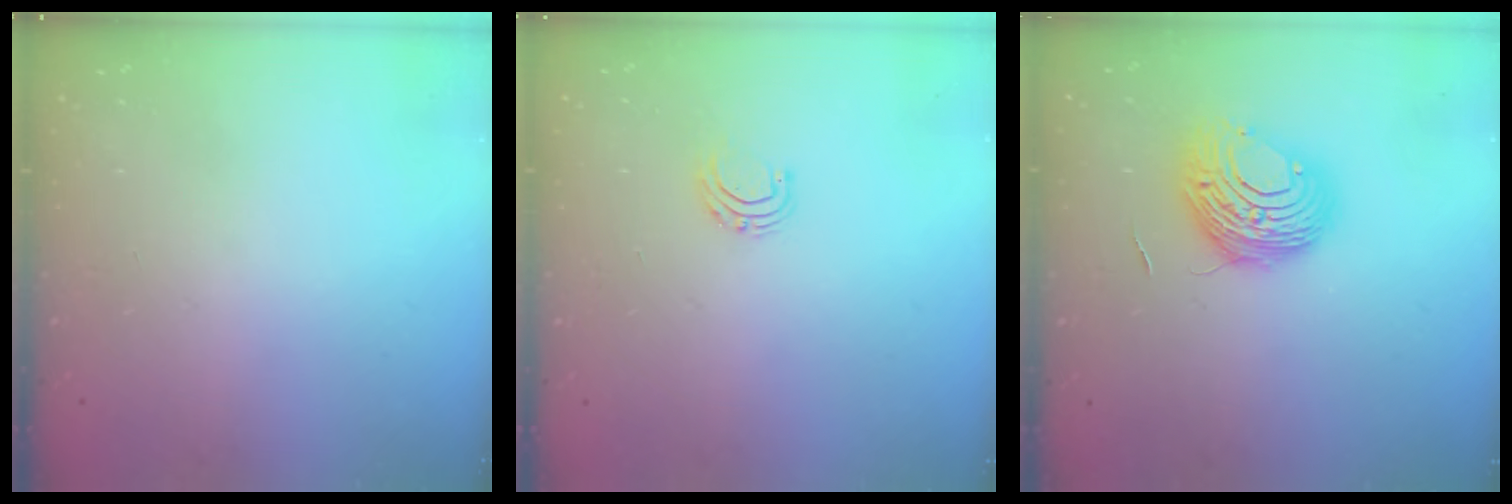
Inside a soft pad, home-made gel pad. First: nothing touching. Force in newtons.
{"total": 4.5, "press": 4.5, "slide": 0.4}
{"total": 10.4, "press": 10.4, "slide": 0.2}